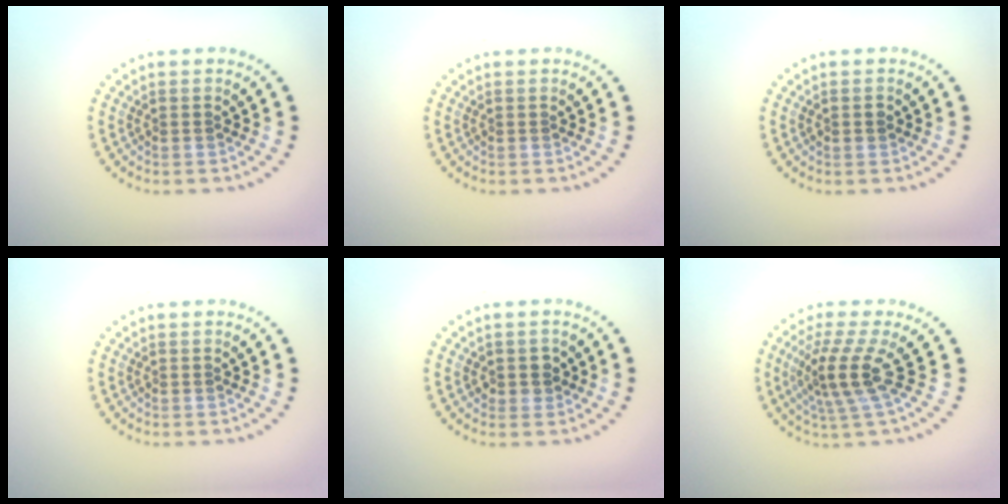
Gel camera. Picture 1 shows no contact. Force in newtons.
{"total": 0.0}
{"total": 1.2, "press": 1.2, "slide": 0.0}
{"total": 0.0}
{"total": 1.6, "press": 1.4, "slide": 0.7}
{"total": 4.1, "press": 2.8, "slide": 2.9}